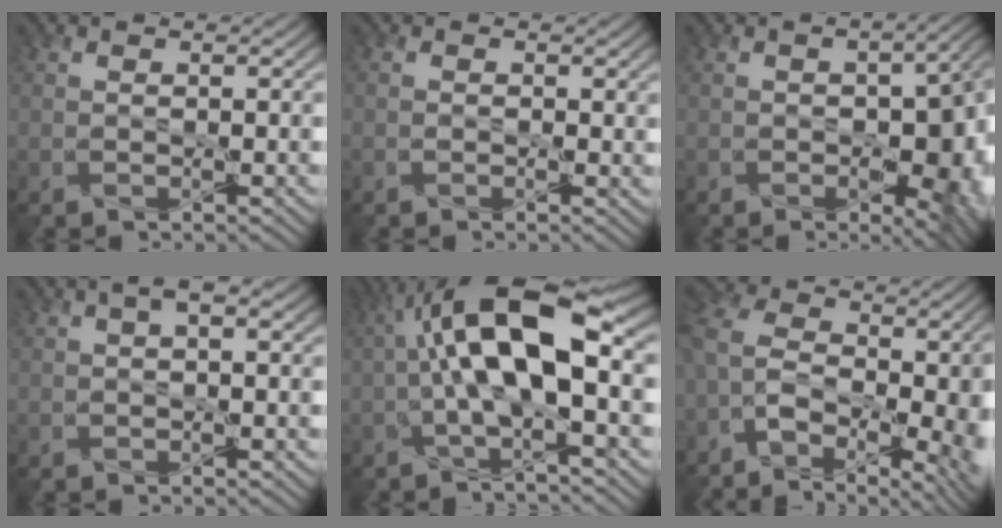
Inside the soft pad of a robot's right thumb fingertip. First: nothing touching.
{"total": 1.6, "force": [0.0, 1.2, 1.1], "torque": [-0.019, 0.000, -0.003]}
{"total": 11.4, "force": [-2.5, 6.3, 9.1], "torque": [-0.093, -0.028, -0.018]}
{"total": 2.9, "force": [0.4, 1.2, 2.6], "torque": [-0.037, 0.008, 0.001]}
{"total": 11.2, "force": [-0.3, 3.5, 10.7], "torque": [-0.191, 0.030, -0.016]}
{"total": 12.8, "force": [-5.9, 6.4, 9.4], "torque": [-0.188, -0.011, -0.102]}